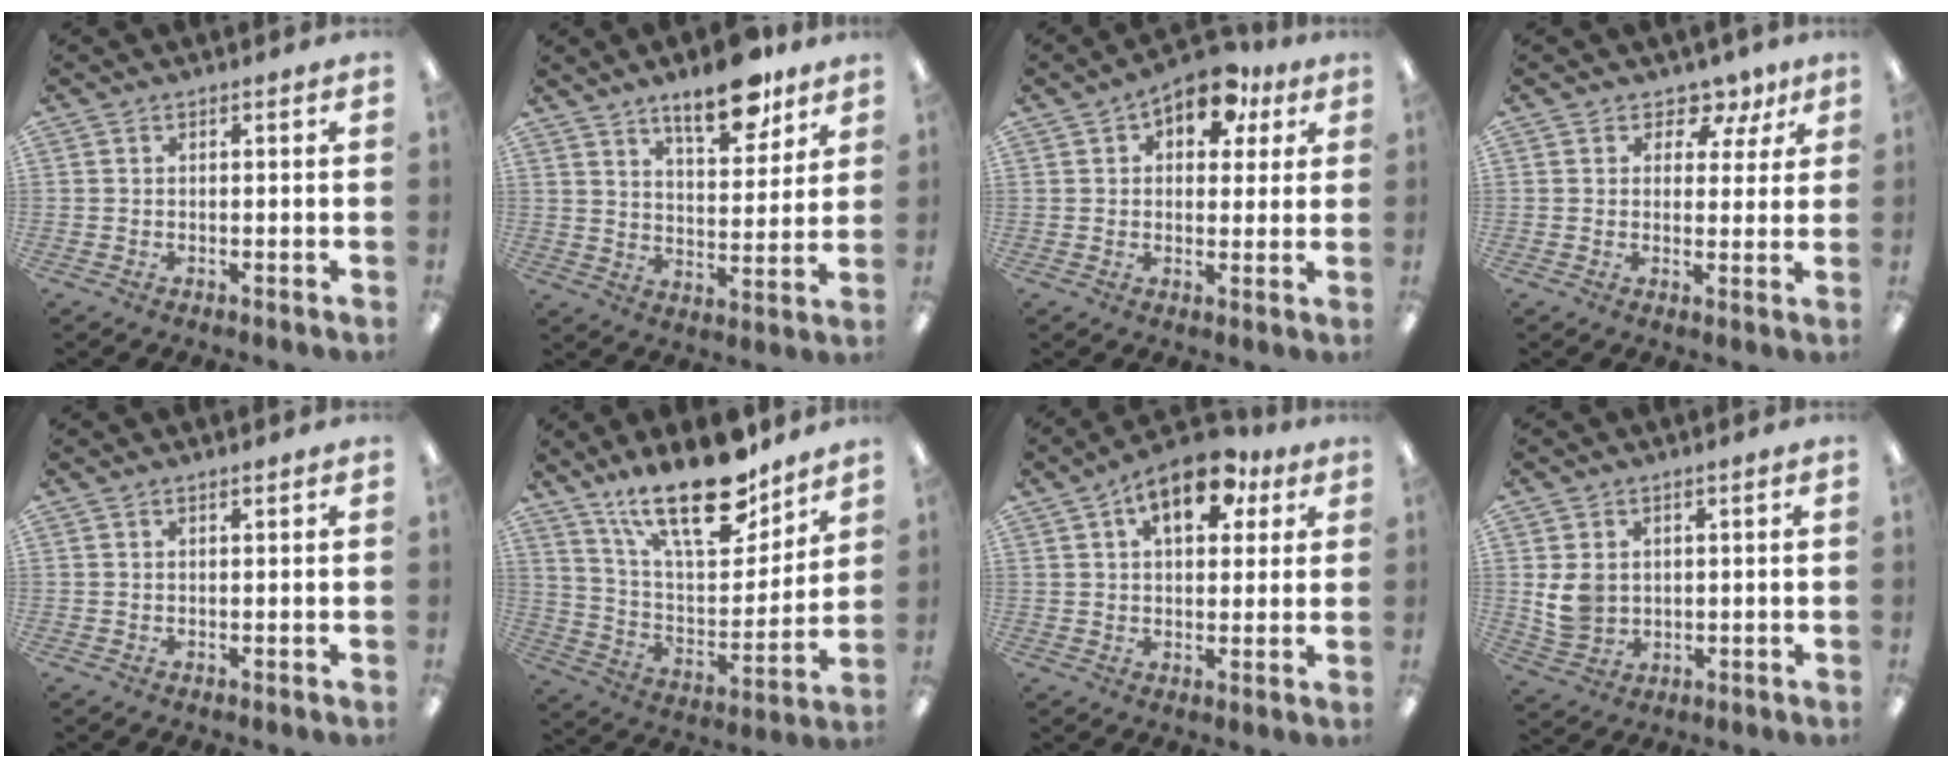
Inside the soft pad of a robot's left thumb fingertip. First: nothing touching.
{"total": 12.8, "force": [9.6, 4.5, 7.3], "torque": [-0.092, -0.055, 0.161]}
{"total": 10.2, "force": [5.9, 5.6, 6.2], "torque": [-0.078, -0.023, 0.099]}
{"total": 5.6, "force": [3.7, 3.6, 2.1], "torque": [-0.018, -0.023, 0.062]}
{"total": 0.6, "force": [0.6, 0.0, 0.3], "torque": [-0.007, 0.000, 0.010]}
{"total": 22.8, "force": [16.2, 8.4, 13.6], "torque": [-0.222, -0.100, 0.280]}
{"total": 12.0, "force": [6.3, 6.2, 8.2], "torque": [-0.114, -0.016, 0.106]}
{"total": 5.6, "force": [1.3, 4.7, 2.8], "torque": [-0.056, 0.004, 0.029]}